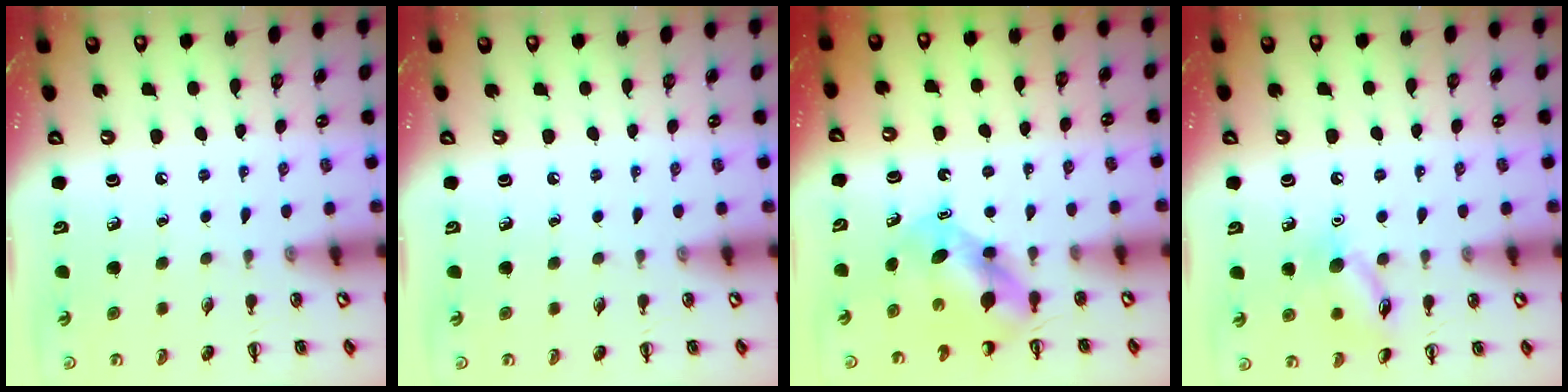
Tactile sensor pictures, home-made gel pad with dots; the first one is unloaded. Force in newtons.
{"total": 0.0}
{"total": 5.5, "press": 5.4, "slide": 0.7}
{"total": 10.6, "press": 10.6, "slide": 0.5}